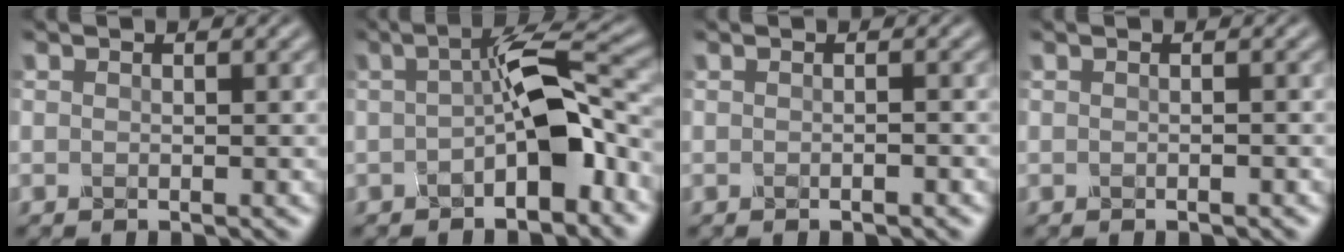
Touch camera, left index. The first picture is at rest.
{"total": 6.2, "force": [-1.9, 1.7, 5.7], "torque": [-0.084, 0.027, -0.039]}
{"total": 1.0, "force": [-0.6, 0.1, 0.7], "torque": [0.002, 0.007, -0.013]}
{"total": 0.7, "force": [-0.4, 0.1, 0.5], "torque": [0.000, 0.004, -0.007]}